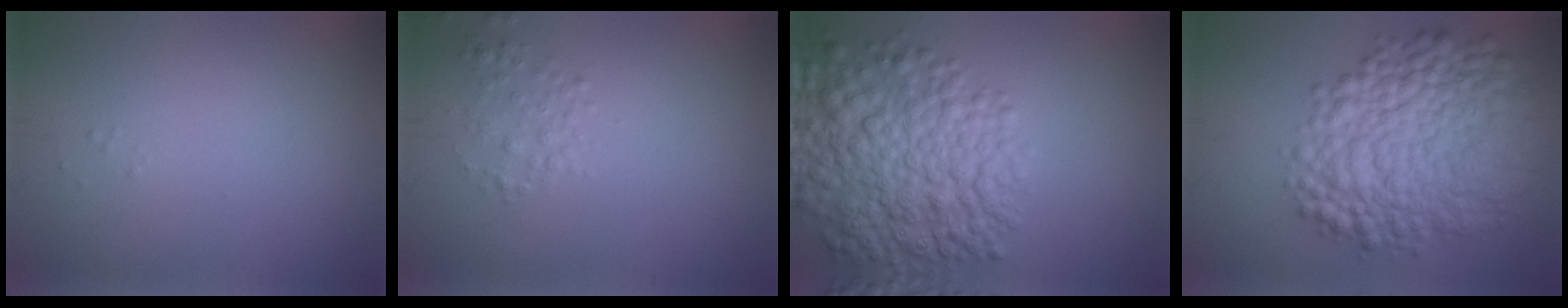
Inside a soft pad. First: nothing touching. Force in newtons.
{"total": 1.6, "press": 1.6, "slide": 0.1}
{"total": 8.9, "press": 8.9, "slide": 0.3}
{"total": 11.6, "press": 11.6, "slide": 0.3}